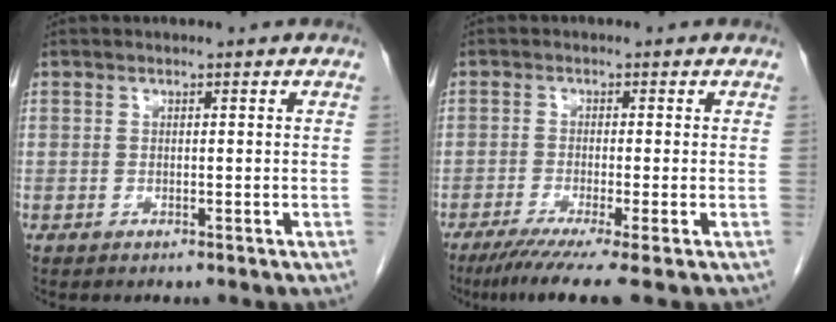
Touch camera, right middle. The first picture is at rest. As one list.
[{"total": 7.0, "force": [-4.9, -0.8, 4.9], "torque": [-0.073, -0.020, -0.081]}]